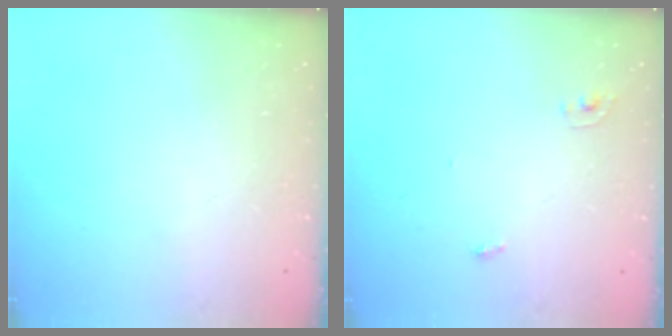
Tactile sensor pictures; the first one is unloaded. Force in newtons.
{"total": 2.4, "press": 2.4, "slide": 0.2}